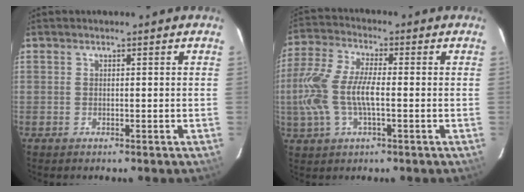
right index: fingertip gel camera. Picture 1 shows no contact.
{"total": 12.5, "force": [-1.6, 4.9, 11.4], "torque": [-0.254, 0.005, -0.033]}